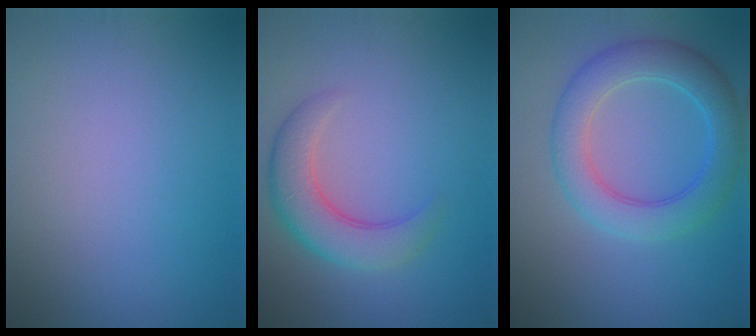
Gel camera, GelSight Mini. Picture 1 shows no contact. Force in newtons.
{"total": 4.9, "press": 4.9, "slide": 0.2}
{"total": 5.6, "press": 5.6, "slide": 0.1}